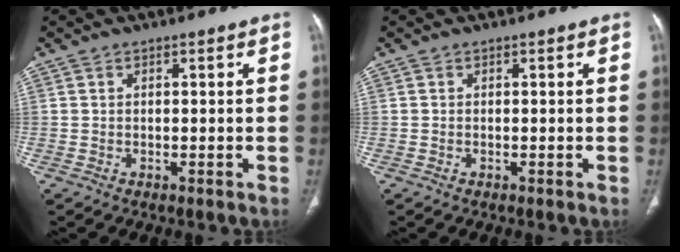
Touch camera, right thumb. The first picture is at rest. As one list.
[{"total": 0.0}]